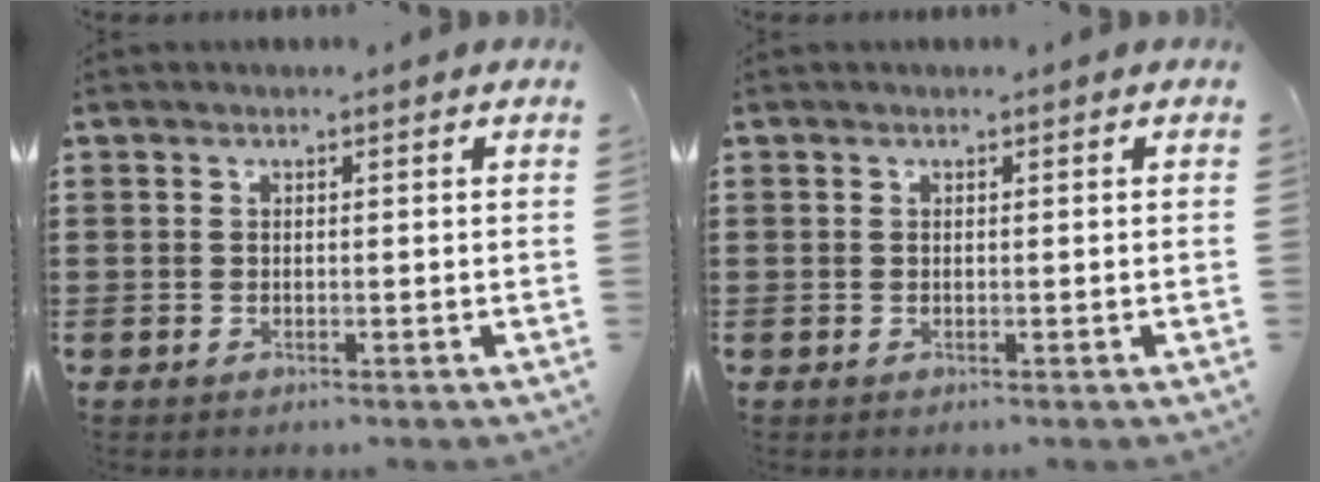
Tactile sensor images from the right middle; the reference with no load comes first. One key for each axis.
{"total": 0.0}